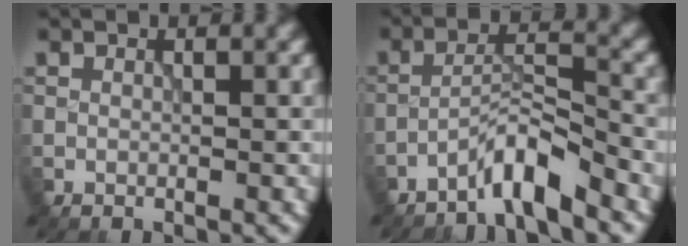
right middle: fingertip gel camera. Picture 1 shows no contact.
{"total": 3.9, "force": [-3.2, 0.3, 2.2], "torque": [-0.037, 0.014, -0.067]}